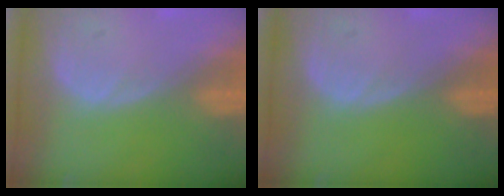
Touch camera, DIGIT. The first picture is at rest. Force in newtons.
{"total": 0.0}